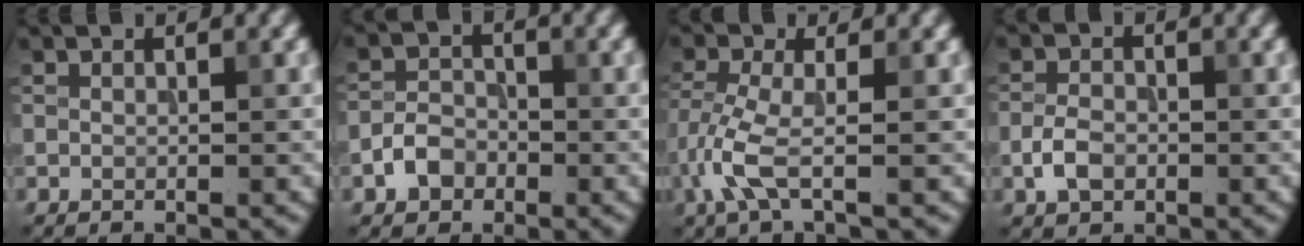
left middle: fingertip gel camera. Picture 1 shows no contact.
{"total": 2.8, "force": [-1.4, 2.0, 1.3], "torque": [-0.019, 0.007, -0.030]}
{"total": 3.9, "force": [-1.6, 1.0, 3.4], "torque": [-0.085, -0.001, -0.042]}
{"total": 2.6, "force": [-0.9, 1.7, 1.7], "torque": [-0.031, 0.003, -0.023]}